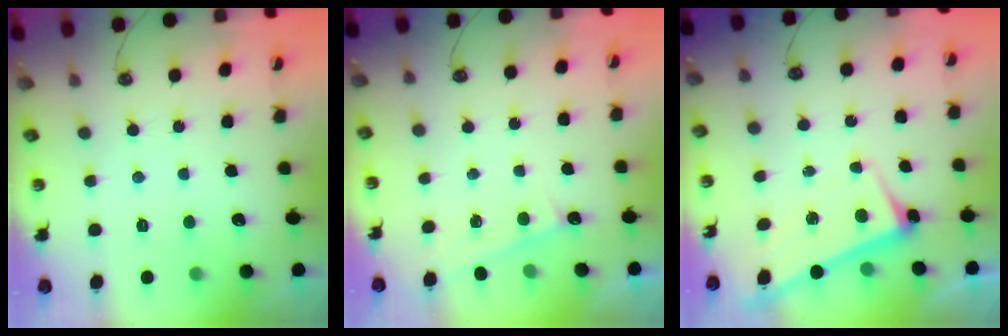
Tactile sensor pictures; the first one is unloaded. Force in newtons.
{"total": 0.6, "press": 0.5, "slide": 0.1}
{"total": 2.8, "press": 2.7, "slide": 0.4}